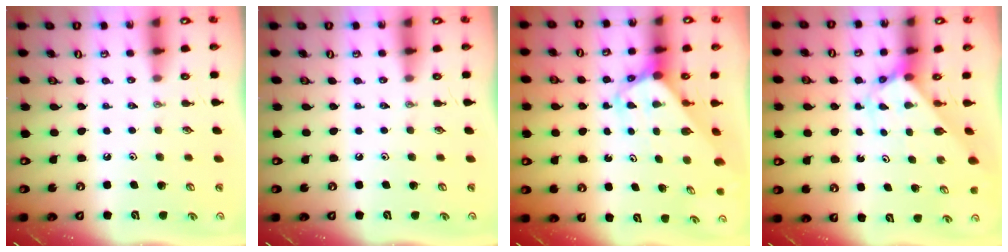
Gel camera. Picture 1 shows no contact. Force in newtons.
{"total": 0.0}
{"total": 3.0, "press": 3.0, "slide": 0.1}
{"total": 2.6, "press": 2.6, "slide": 0.2}